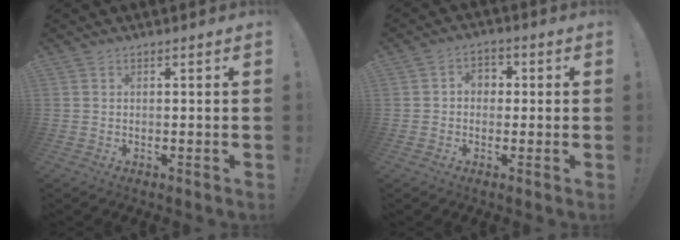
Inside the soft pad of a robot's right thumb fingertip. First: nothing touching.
{"total": 4.2, "force": [-0.3, 3.6, 2.2], "torque": [-0.037, 0.008, -0.005]}